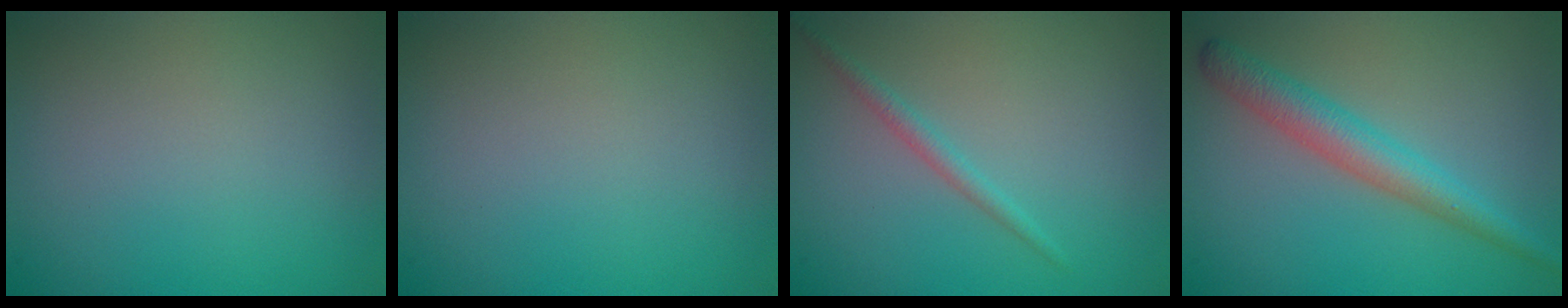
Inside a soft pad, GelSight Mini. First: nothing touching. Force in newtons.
{"total": 0.0}
{"total": 1.3, "press": 1.3, "slide": 0.1}
{"total": 3.7, "press": 3.7, "slide": 0.1}